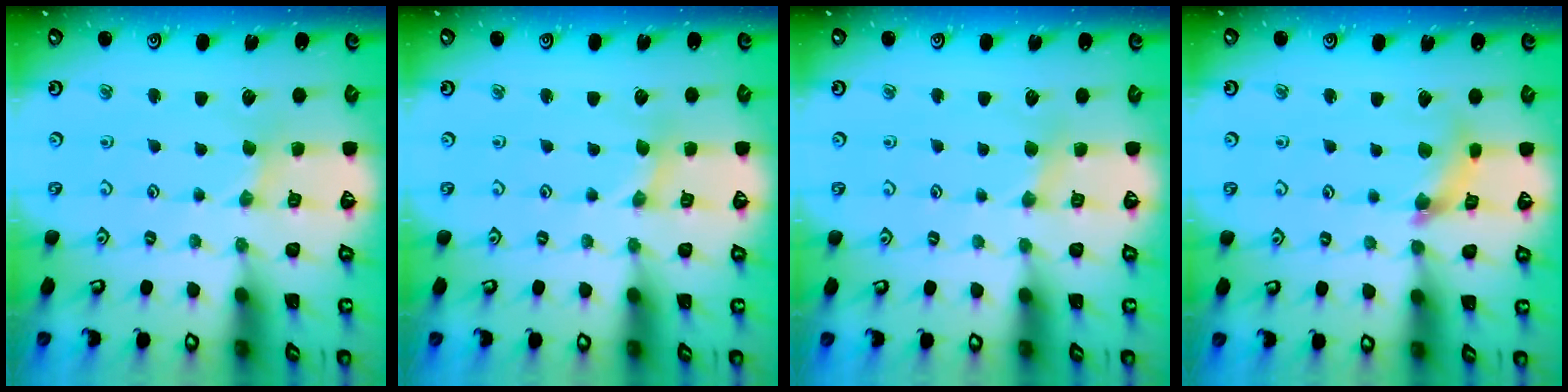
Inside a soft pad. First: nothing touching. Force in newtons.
{"total": 0.0}
{"total": 2.3, "press": 2.3, "slide": 0.4}
{"total": 5.4, "press": 5.3, "slide": 0.6}